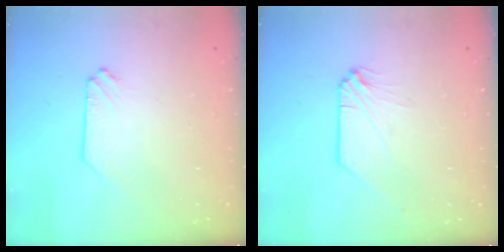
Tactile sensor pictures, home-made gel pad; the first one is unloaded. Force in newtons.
{"total": 0.0}